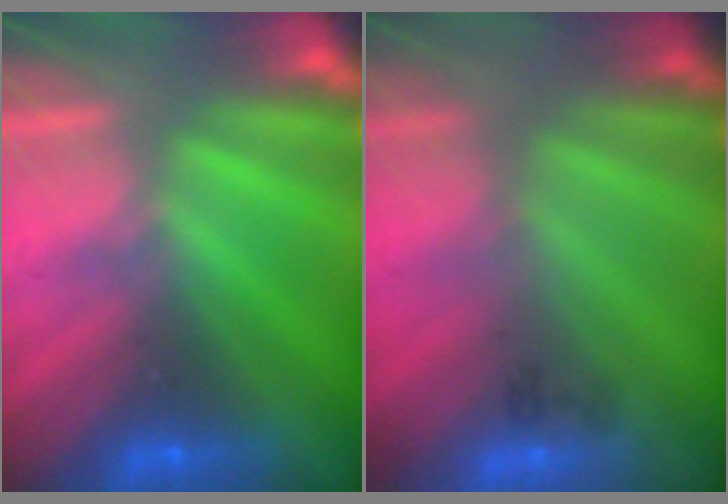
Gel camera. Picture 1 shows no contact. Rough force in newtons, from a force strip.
{"total": 2.2}